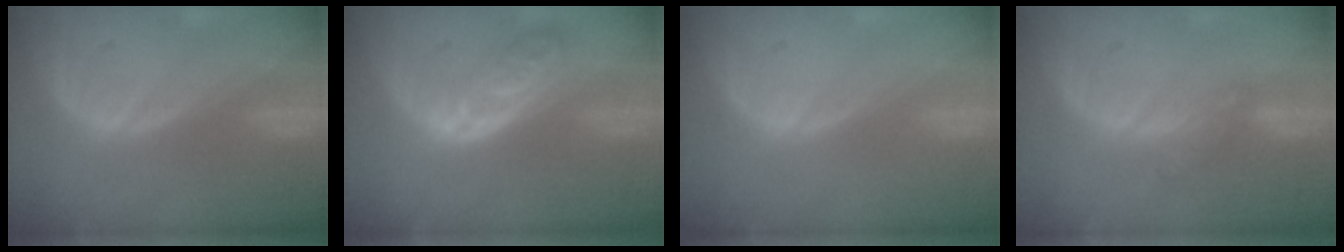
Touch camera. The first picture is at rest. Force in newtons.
{"total": 5.4, "press": 5.2, "slide": 1.5}
{"total": 0.0}
{"total": 4.4, "press": 4.1, "slide": 1.6}